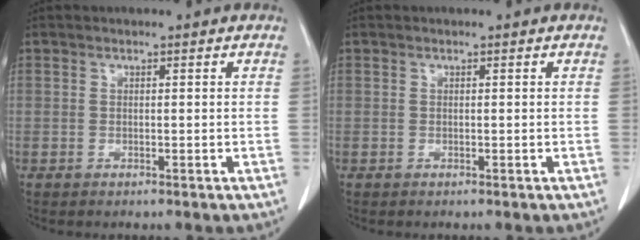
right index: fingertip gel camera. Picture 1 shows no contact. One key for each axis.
{"total": 0.0}